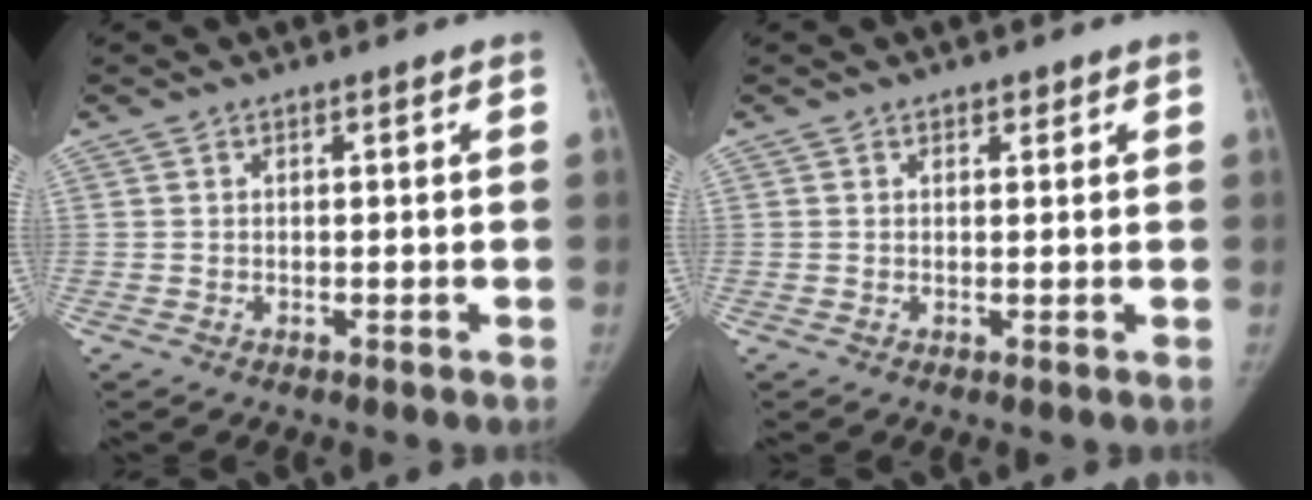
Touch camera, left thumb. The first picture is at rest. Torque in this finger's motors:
{"motor_torque": [-0.43, 0.01, -0.03, 0.38, -0.07]}